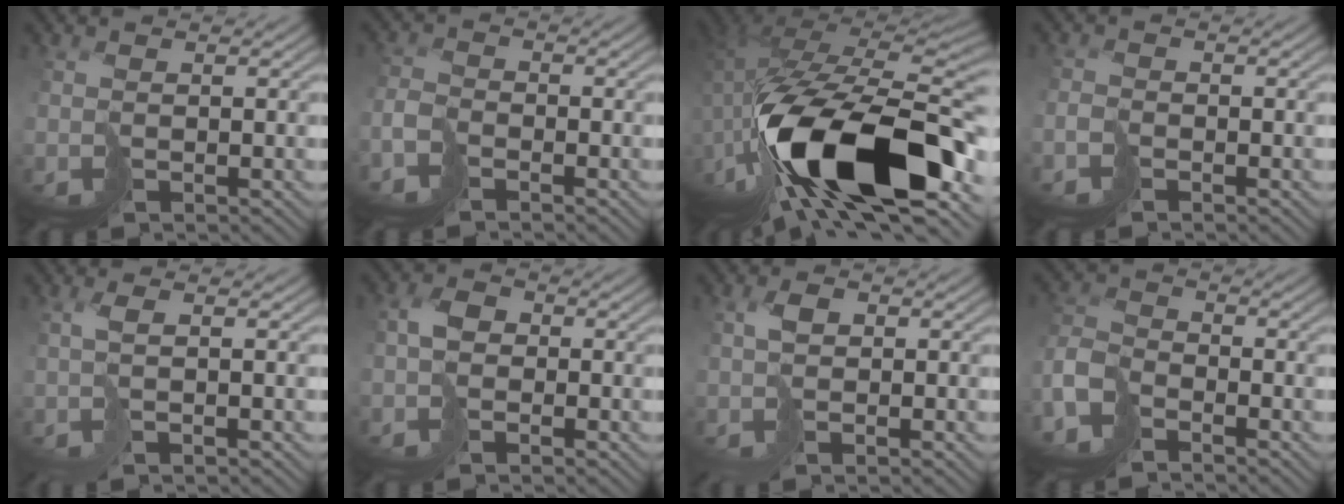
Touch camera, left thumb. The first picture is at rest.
{"total": 3.8, "force": [-2.8, 1.8, 1.8], "torque": [-0.042, -0.003, -0.072]}
{"total": 21.0, "force": [-8.1, 10.1, 16.5], "torque": [-0.329, -0.053, -0.118]}
{"total": 2.1, "force": [-1.6, 1.1, 0.9], "torque": [-0.019, 0.000, -0.041]}
{"total": 2.0, "force": [0.1, 0.3, 2.0], "torque": [-0.040, 0.007, 0.000]}
{"total": 3.4, "force": [-1.1, 2.5, 2.0], "torque": [-0.040, 0.004, -0.033]}
{"total": 2.6, "force": [0.0, 1.5, 2.1], "torque": [-0.039, 0.006, -0.004]}
{"total": 7.0, "force": [-5.0, 3.3, 3.6], "torque": [-0.093, -0.010, -0.118]}